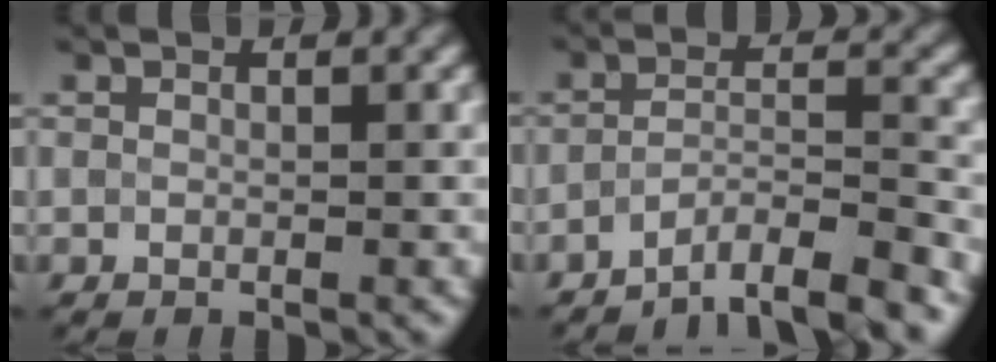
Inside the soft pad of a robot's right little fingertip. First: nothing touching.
{"total": 5.2, "force": [-4.2, 1.0, 2.9], "torque": [-0.047, 0.000, -0.073]}